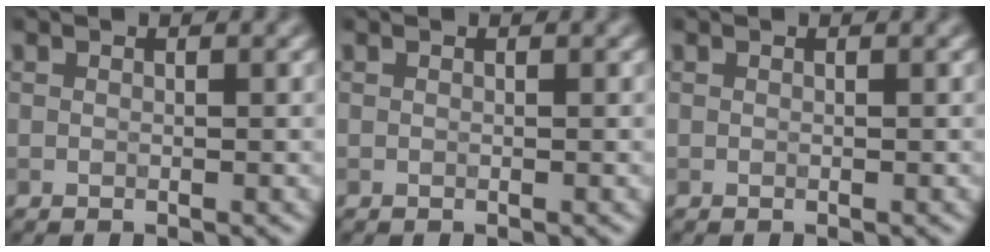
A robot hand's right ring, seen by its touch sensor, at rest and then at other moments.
{"total": 0.0}
{"total": 0.0}